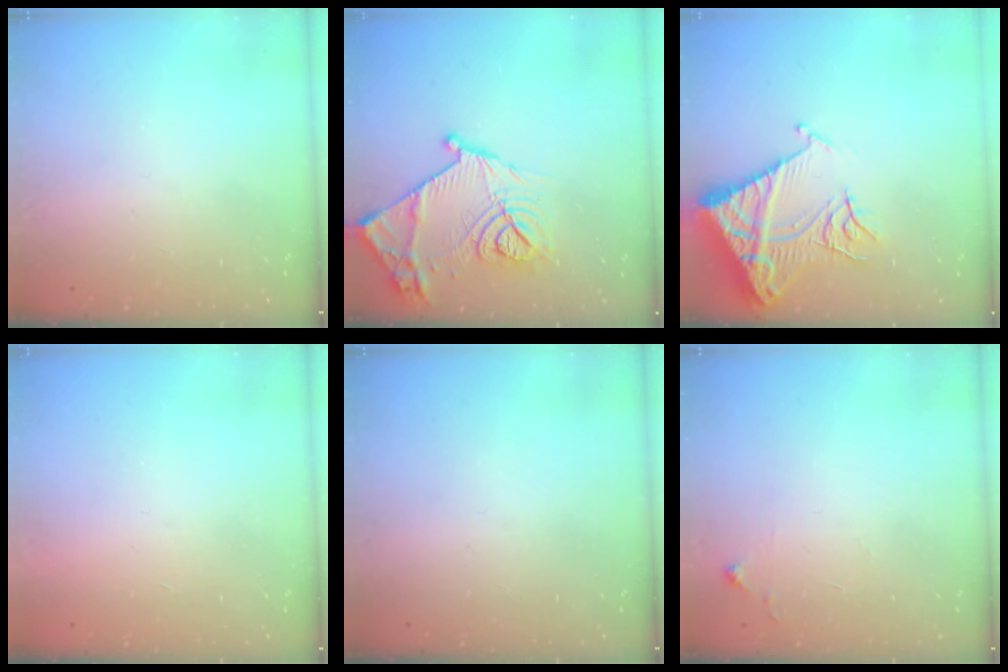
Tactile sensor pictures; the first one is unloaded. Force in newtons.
{"total": 19.0, "press": 19.0, "slide": 0.7}
{"total": 15.7, "press": 15.6, "slide": 1.7}
{"total": 1.7, "press": 1.7, "slide": 0.1}
{"total": 0.0}
{"total": 4.7, "press": 4.7, "slide": 0.6}